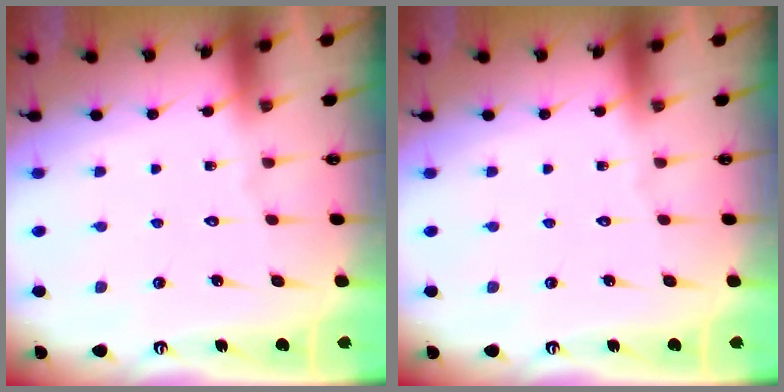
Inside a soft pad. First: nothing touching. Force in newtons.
{"total": 0.0}